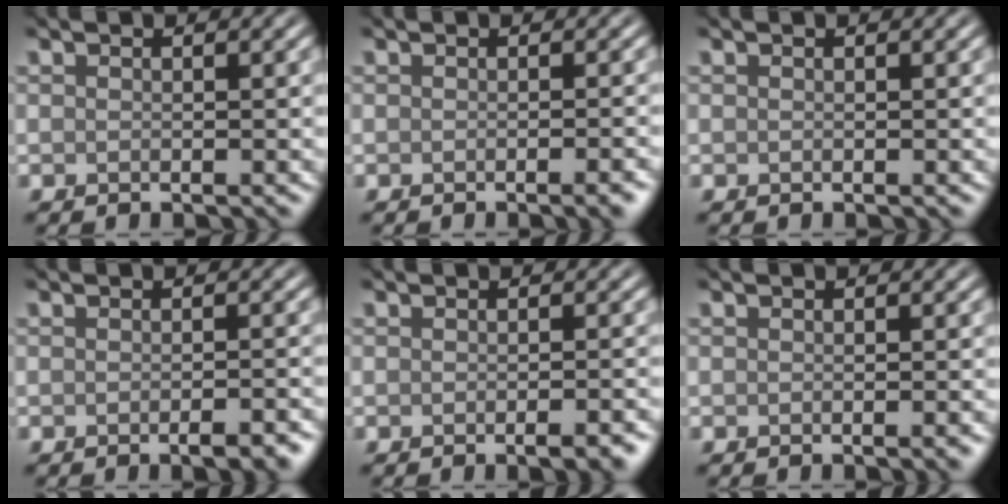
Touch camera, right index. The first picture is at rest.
{"total": 2.2, "force": [-0.9, 0.6, 1.9], "torque": [-0.013, 0.000, -0.013]}
{"total": 0.0}
{"total": 2.4, "force": [-1.3, 0.6, 1.9], "torque": [-0.024, -0.001, -0.017]}
{"total": 2.4, "force": [-1.1, 0.6, 2.0], "torque": [-0.022, 0.000, -0.016]}
{"total": 1.3, "force": [-0.4, 0.3, 1.2], "torque": [-0.010, 0.001, -0.007]}